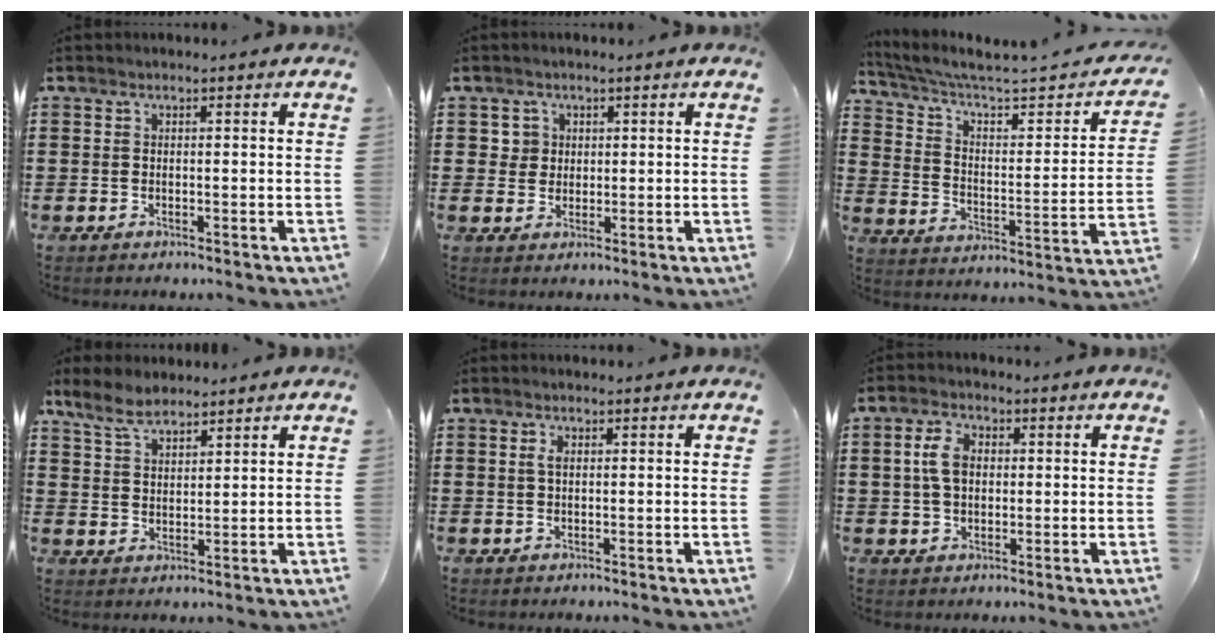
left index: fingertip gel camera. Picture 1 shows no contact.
{"total": 2.7, "force": [0.8, 2.5, 0.5], "torque": [-0.022, 0.009, 0.013]}
{"total": 4.5, "force": [3.1, 1.1, 3.0], "torque": [-0.077, -0.027, 0.044]}
{"total": 5.3, "force": [4.2, 2.4, 2.0], "torque": [-0.055, 0.002, 0.080]}
{"total": 1.6, "force": [0.3, 0.7, 1.5], "torque": [-0.030, 0.004, 0.003]}
{"total": 5.2, "force": [0.7, 3.4, 3.9], "torque": [-0.091, 0.012, 0.009]}